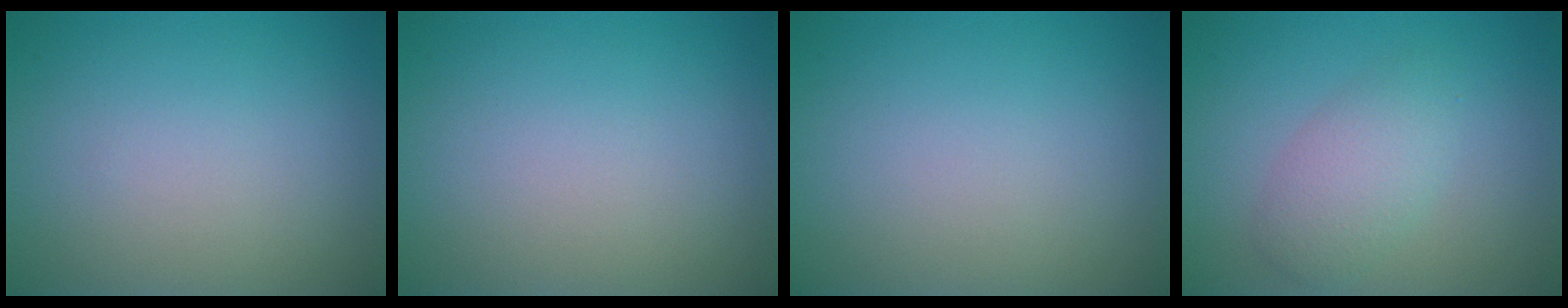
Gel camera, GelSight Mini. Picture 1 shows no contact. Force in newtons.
{"total": 0.0}
{"total": 0.0}
{"total": 3.1, "press": 3.1, "slide": 0.1}